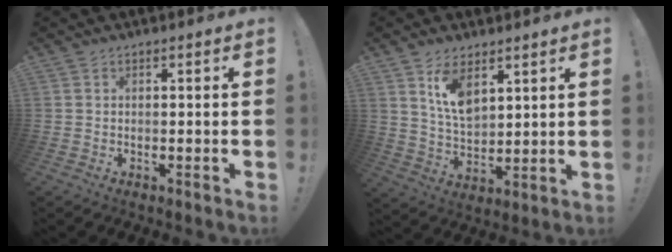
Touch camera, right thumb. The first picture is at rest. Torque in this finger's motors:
{"motor_torque": [2.49, 2.52, 0.65, -0.67, 0.32]}